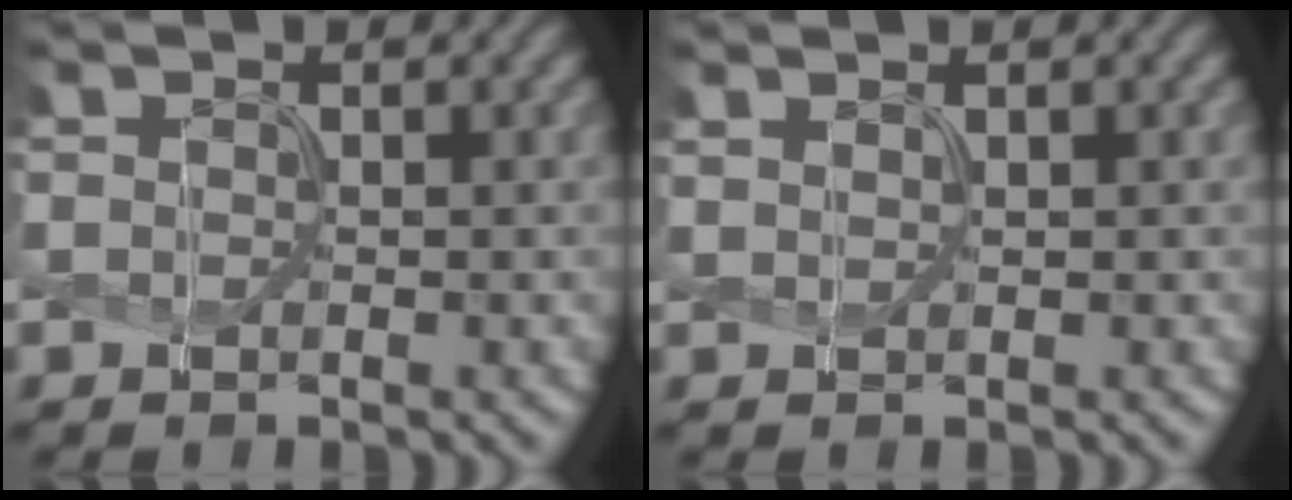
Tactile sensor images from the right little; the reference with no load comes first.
{"total": 0.8, "force": [0.6, 0.1, 0.5], "torque": [-0.011, -0.003, 0.012]}